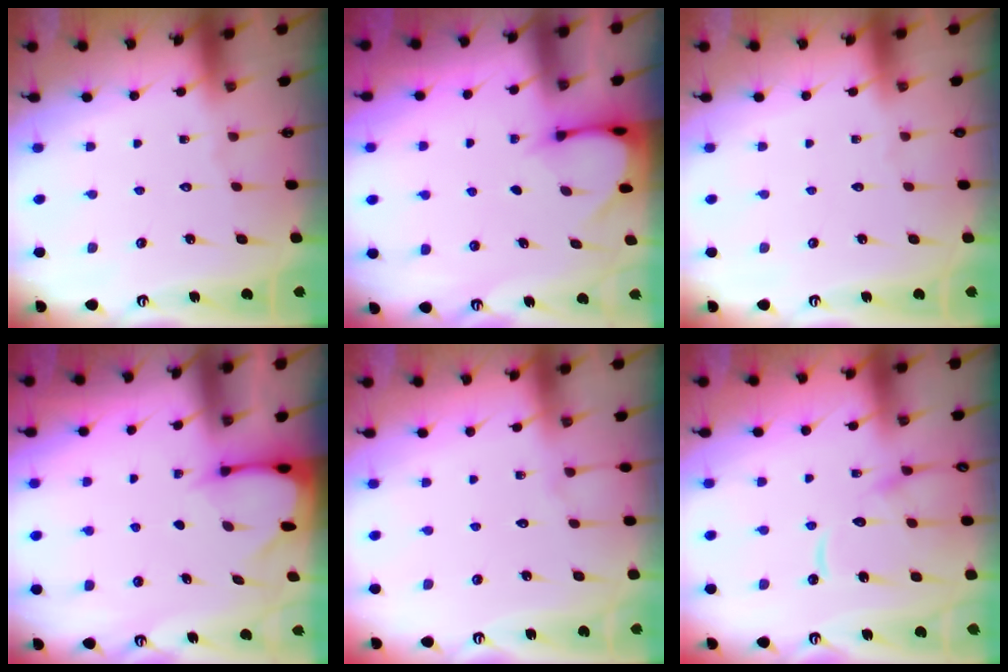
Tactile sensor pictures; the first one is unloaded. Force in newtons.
{"total": 3.0, "press": 3.0, "slide": 0.2}
{"total": 0.0}
{"total": 2.6, "press": 2.6, "slide": 0.3}
{"total": 2.5, "press": 2.5, "slide": 0.4}
{"total": 12.7, "press": 12.7, "slide": 1.2}